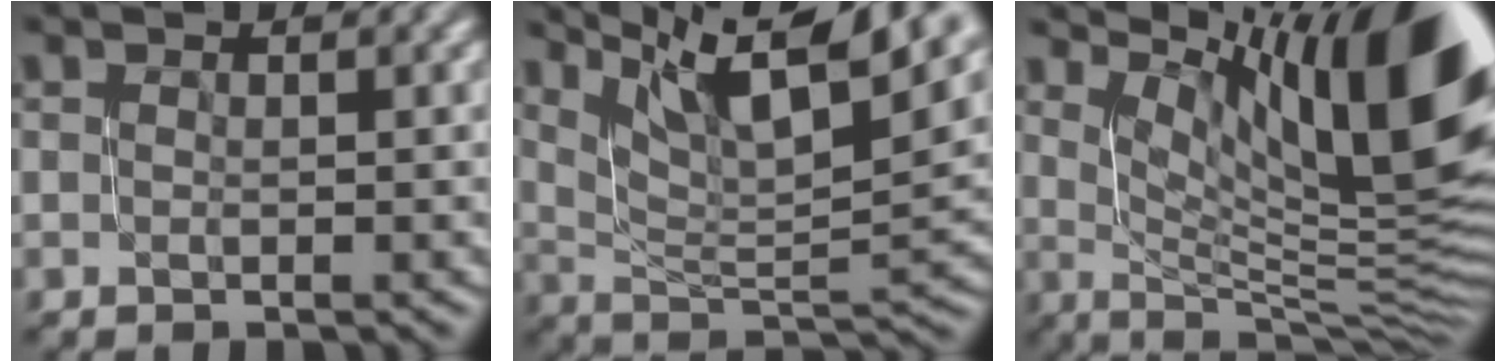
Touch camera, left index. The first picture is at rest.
{"total": 13.0, "force": [9.1, 3.2, 8.7], "torque": [-0.142, 0.011, 0.150]}
{"total": 13.4, "force": [5.9, 3.7, 11.4], "torque": [-0.143, 0.005, 0.102]}